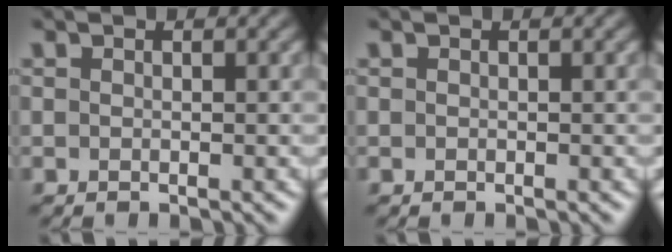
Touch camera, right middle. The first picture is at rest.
{"total": 0.0}